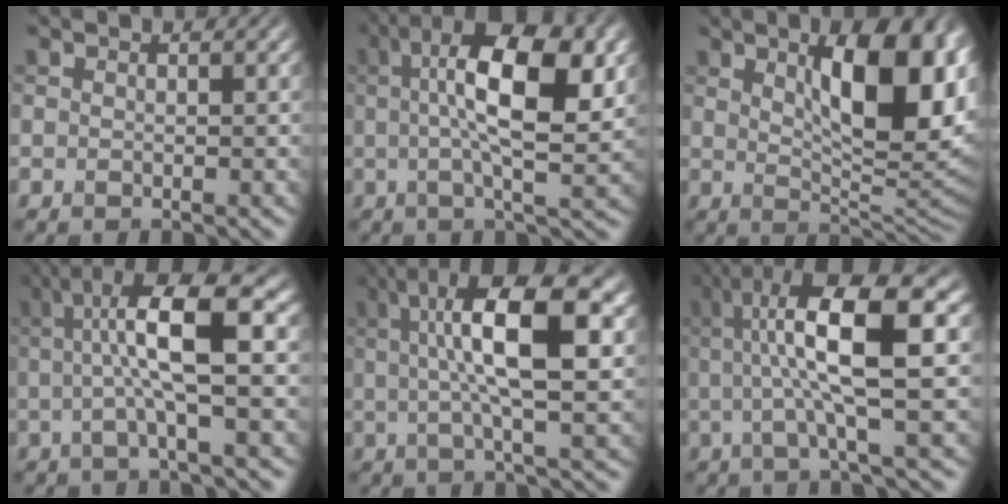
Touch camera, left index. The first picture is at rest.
{"total": 11.1, "force": [2.3, 3.4, 10.3], "torque": [-0.157, 0.013, 0.034]}
{"total": 12.7, "force": [3.7, 4.9, 11.1], "torque": [-0.140, 0.000, 0.058]}
{"total": 8.2, "force": [0.9, 1.6, 7.9], "torque": [-0.125, 0.016, 0.008]}
{"total": 10.5, "force": [2.4, 2.5, 9.9], "torque": [-0.148, 0.017, 0.036]}
{"total": 10.5, "force": [1.9, 2.2, 10.1], "torque": [-0.141, 0.015, 0.026]}